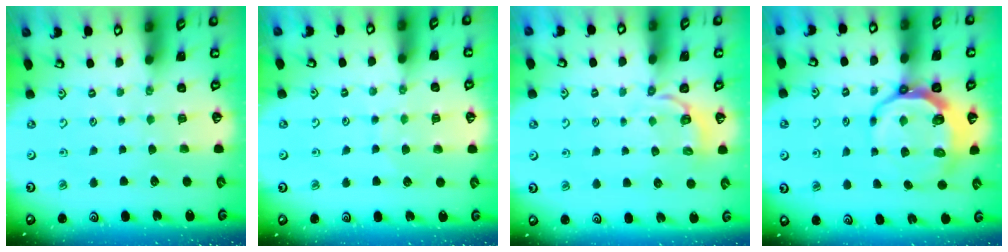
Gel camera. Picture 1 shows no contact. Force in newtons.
{"total": 5.0, "press": 4.9, "slide": 0.4}
{"total": 3.2, "press": 2.1, "slide": 2.4}
{"total": 10.1, "press": 9.1, "slide": 4.4}